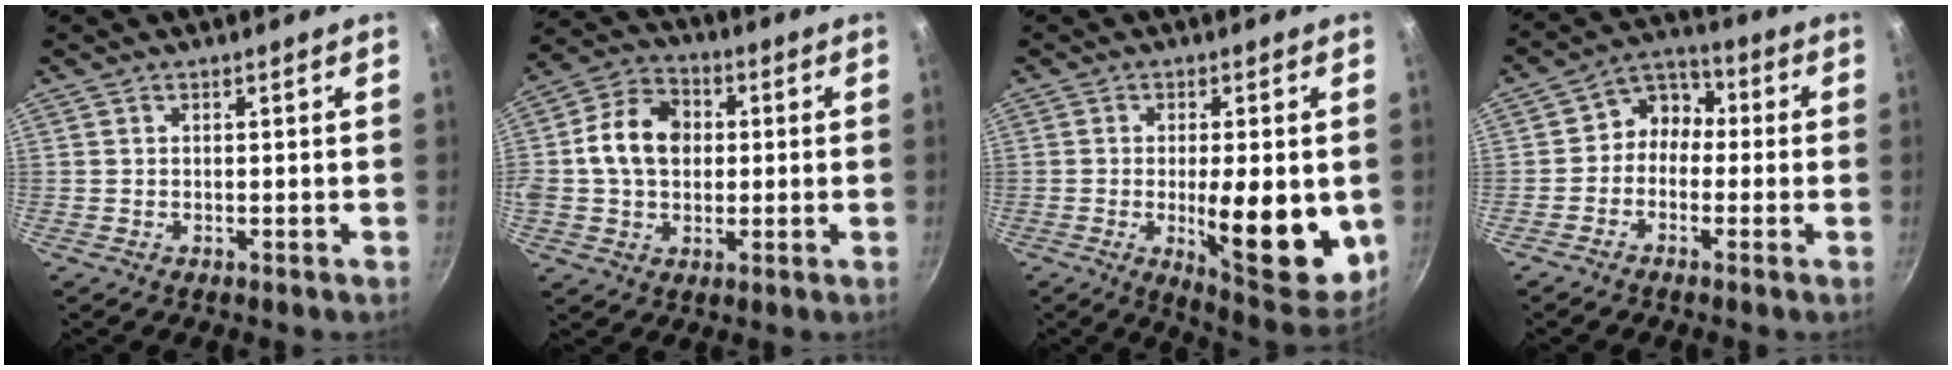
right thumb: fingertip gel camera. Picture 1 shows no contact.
{"total": 12.1, "force": [1.0, 9.4, 7.6], "torque": [-0.113, 0.017, 0.002]}
{"total": 16.4, "force": [-2.1, 5.7, 15.3], "torque": [-0.185, -0.012, -0.020]}
{"total": 6.6, "force": [-0.8, 5.6, 3.5], "torque": [-0.022, 0.032, -0.037]}